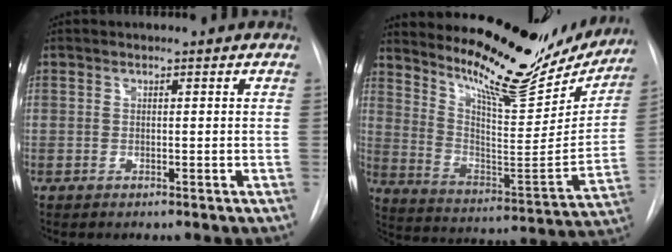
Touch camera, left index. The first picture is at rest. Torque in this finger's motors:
{"motor_torque": [1.03, -1.11, 0.48, 0.04]}